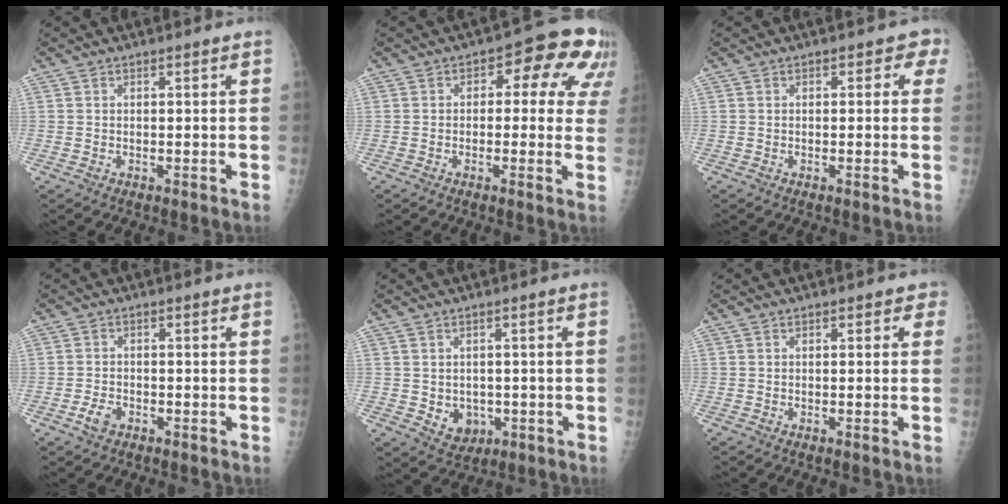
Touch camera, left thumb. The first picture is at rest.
{"total": 11.4, "force": [3.6, 6.3, 8.7], "torque": [-0.045, 0.016, 0.032]}
{"total": 2.8, "force": [0.9, 1.9, 1.9], "torque": [0.008, 0.004, 0.000]}
{"total": 2.7, "force": [-1.5, 1.6, 1.5], "torque": [-0.030, 0.007, -0.026]}
{"total": 5.2, "force": [-0.9, 4.3, 2.8], "torque": [-0.018, 0.000, 0.001]}
{"total": 1.9, "force": [0.8, 1.3, 1.2], "torque": [0.007, 0.003, 0.003]}